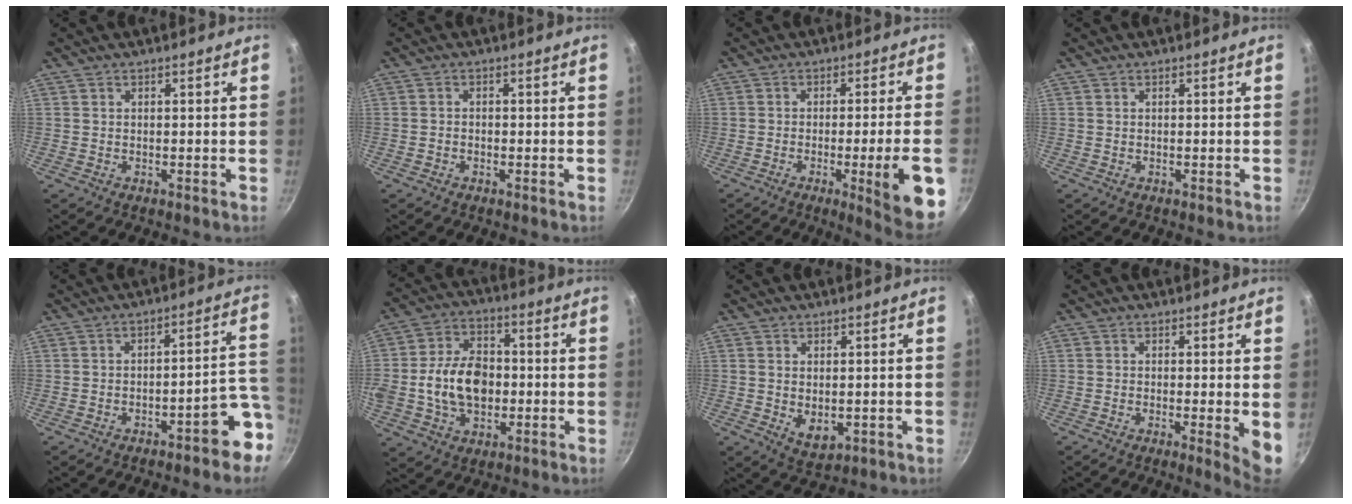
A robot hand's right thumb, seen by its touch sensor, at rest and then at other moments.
{"total": 1.1, "force": [-0.5, 0.8, 0.5], "torque": [-0.011, 0.004, -0.011]}
{"total": 12.2, "force": [-3.8, 1.4, 11.5], "torque": [-0.137, 0.012, -0.047]}
{"total": 0.0}
{"total": 9.1, "force": [-4.7, 3.2, 7.1], "torque": [-0.045, 0.060, -0.056]}
{"total": 14.8, "force": [-1.3, 10.5, 10.4], "torque": [-0.160, 0.028, -0.028]}
{"total": 4.7, "force": [-0.1, 3.0, 3.6], "torque": [-0.058, -0.016, 0.007]}
{"total": 5.3, "force": [-0.6, 0.7, 5.2], "torque": [-0.064, -0.012, -0.009]}